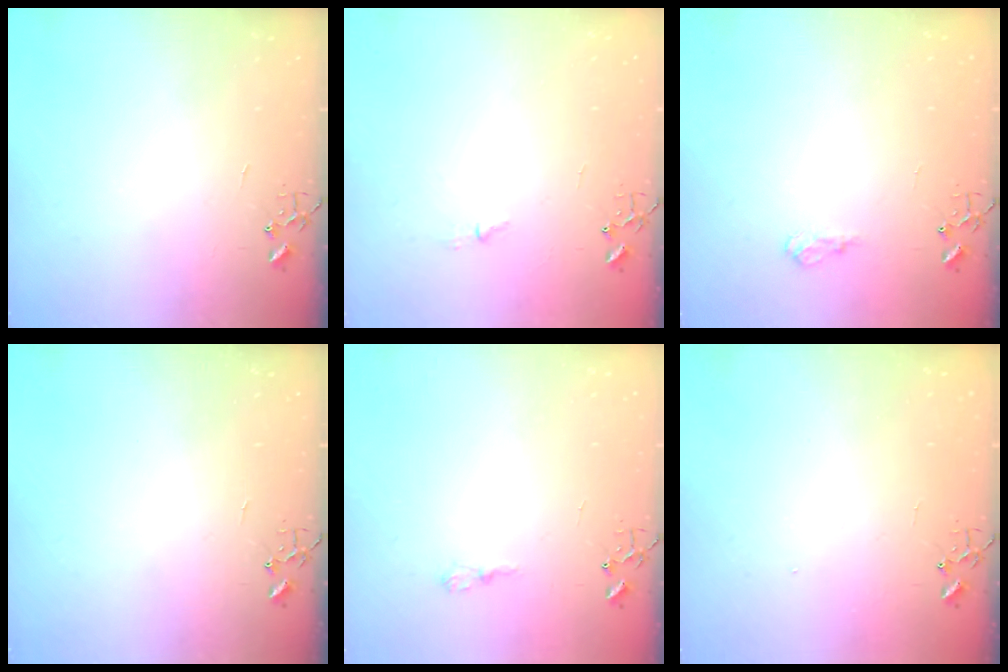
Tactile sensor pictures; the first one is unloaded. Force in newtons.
{"total": 3.1, "press": 3.1, "slide": 0.4}
{"total": 7.2, "press": 7.2, "slide": 0.8}
{"total": 0.0}
{"total": 5.9, "press": 5.9, "slide": 0.6}
{"total": 1.4, "press": 1.4, "slide": 0.3}